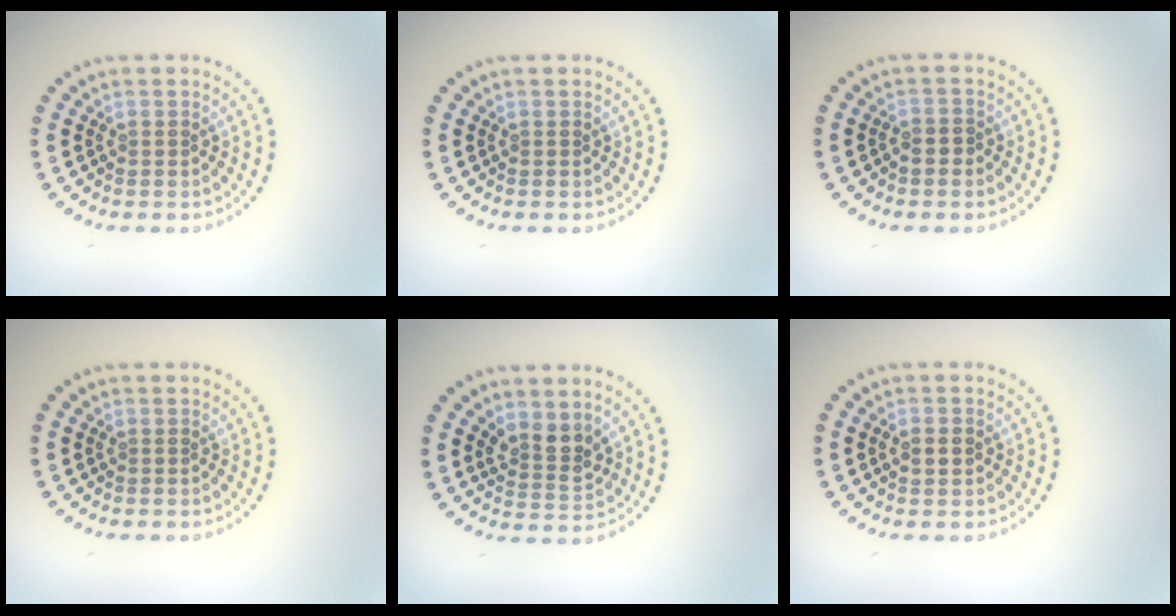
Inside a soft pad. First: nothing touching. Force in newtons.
{"total": 0.0}
{"total": 0.8, "press": 0.7, "slide": 0.5}
{"total": 0.0}
{"total": 2.7, "press": 2.3, "slide": 1.3}
{"total": 1.9, "press": 1.9, "slide": 0.2}